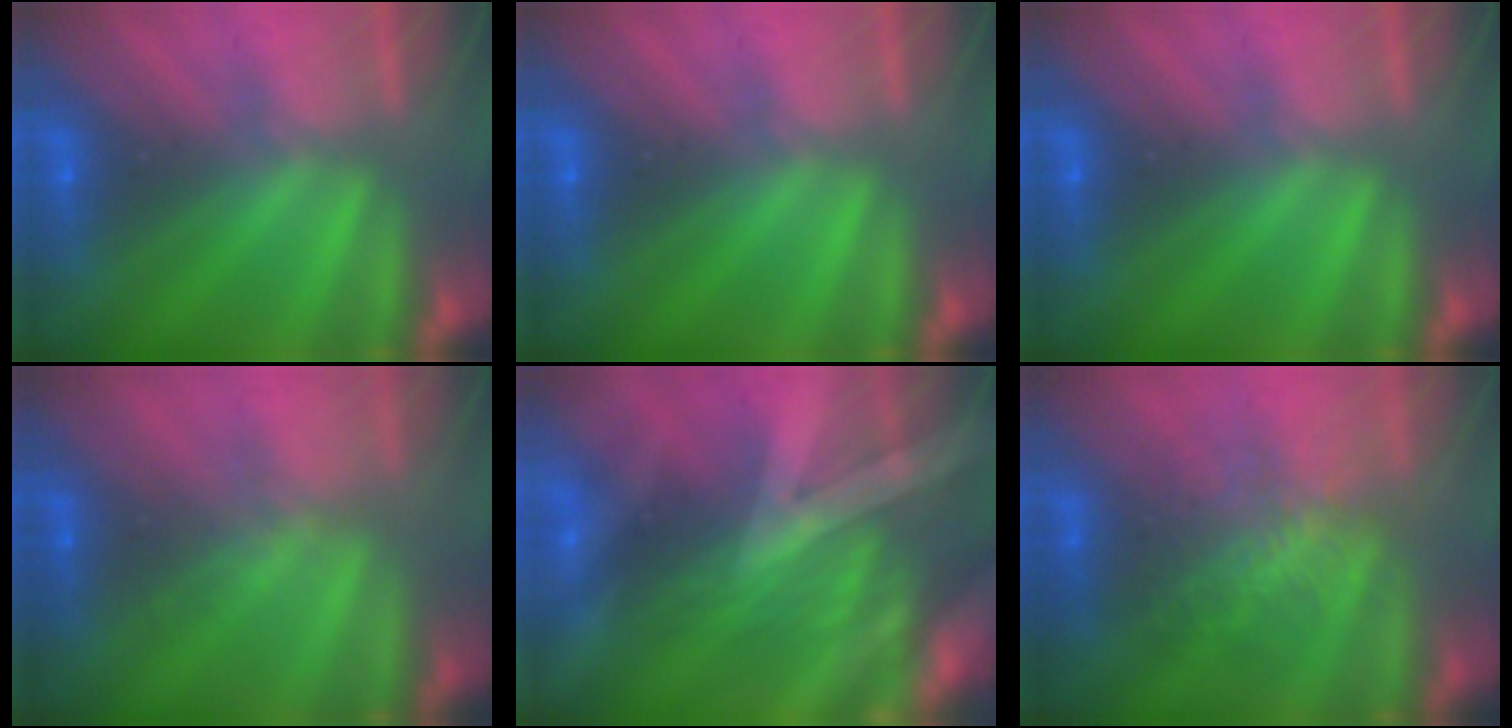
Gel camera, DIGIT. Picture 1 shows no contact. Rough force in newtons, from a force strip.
{"total": 0.0}
{"total": 0.0}
{"total": 1.4}
{"total": 2.9}
{"total": 2.8}